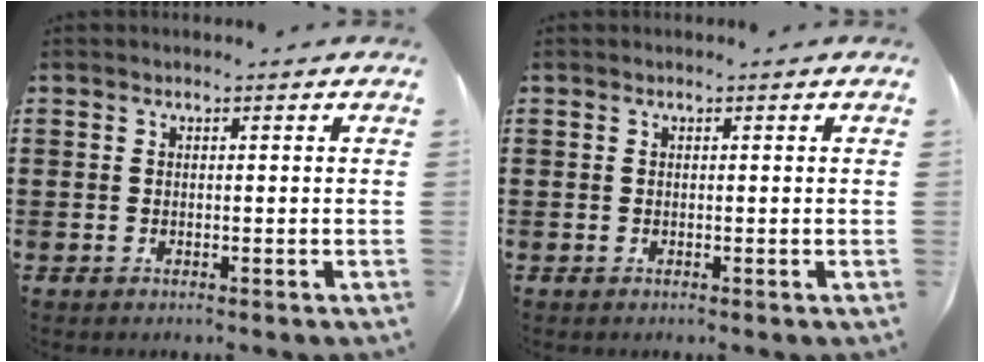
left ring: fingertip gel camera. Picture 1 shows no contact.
{"total": 0.0}